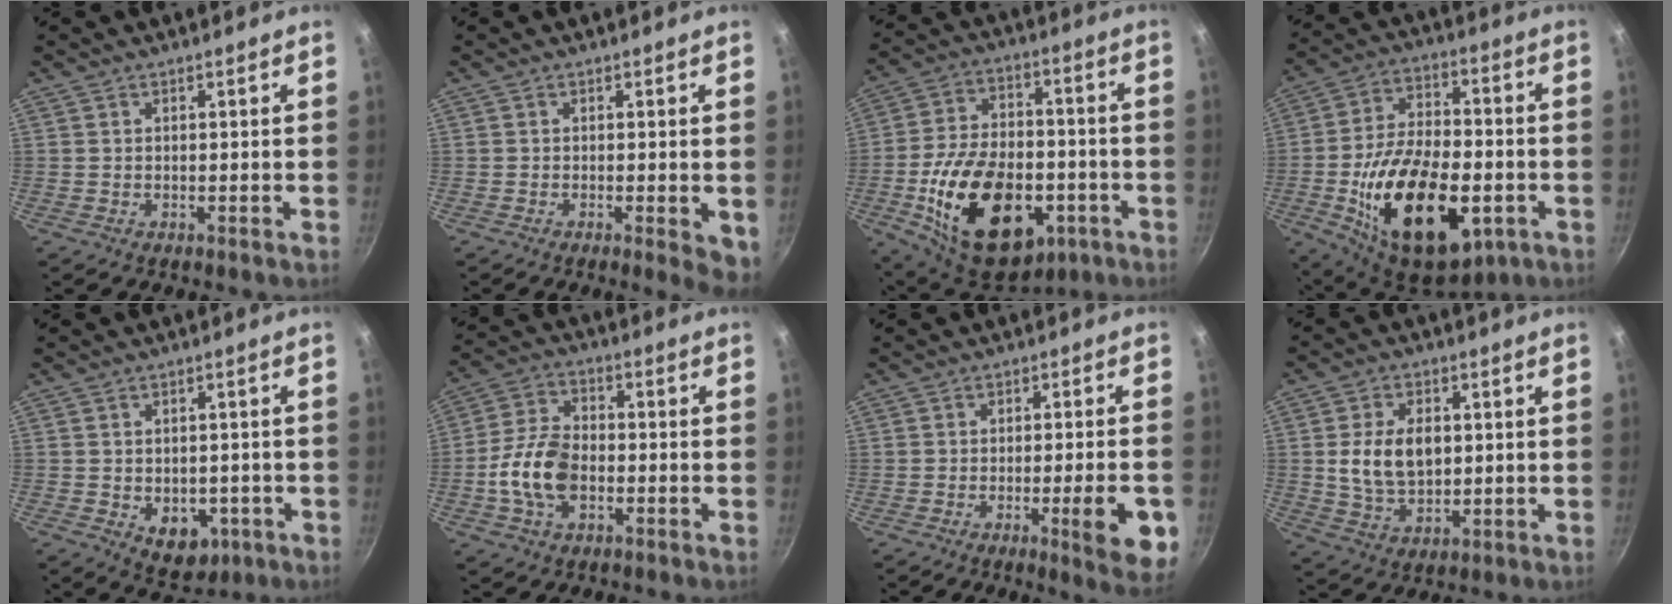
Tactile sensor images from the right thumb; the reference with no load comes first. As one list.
[{"total": 5.9, "force": [-2.1, 1.8, 5.2], "torque": [-0.053, 0.006, -0.024]}, {"total": 25.7, "force": [-7.6, 15.8, 18.8], "torque": [-0.297, 0.032, -0.106]}, {"total": 26.4, "force": [-7.0, 14.5, 20.9], "torque": [-0.339, 0.023, -0.099]}, {"total": 7.5, "force": [-2.3, 5.4, 4.8], "torque": [-0.039, 0.004, -0.015]}, {"total": 11.0, "force": [-2.6, 6.8, 8.3], "torque": [-0.152, 0.028, -0.057]}, {"total": 10.3, "force": [-3.3, 1.6, 9.6], "torque": [-0.111, 0.010, -0.041]}, {"total": 10.2, "force": [1.1, 6.7, 7.7], "torque": [-0.123, -0.006, 0.023]}]